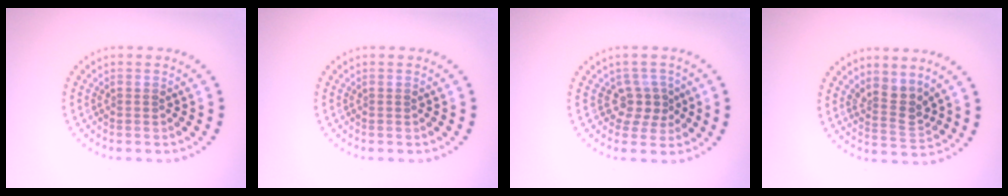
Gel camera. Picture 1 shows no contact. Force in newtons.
{"total": 0.0}
{"total": 2.4, "press": 1.8, "slide": 1.6}
{"total": 2.7, "press": 2.0, "slide": 1.8}